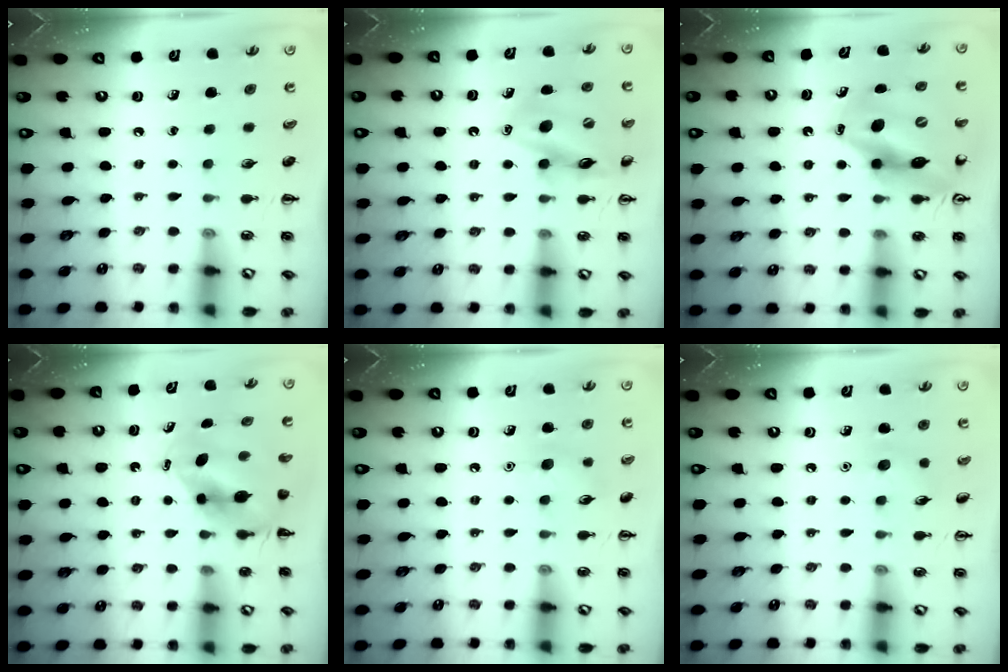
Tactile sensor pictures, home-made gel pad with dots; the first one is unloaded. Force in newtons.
{"total": 15.0, "press": 14.7, "slide": 3.1}
{"total": 14.5, "press": 13.8, "slide": 4.6}
{"total": 7.3, "press": 7.2, "slide": 0.9}
{"total": 8.2, "press": 7.9, "slide": 2.0}
{"total": 6.2, "press": 5.9, "slide": 1.7}